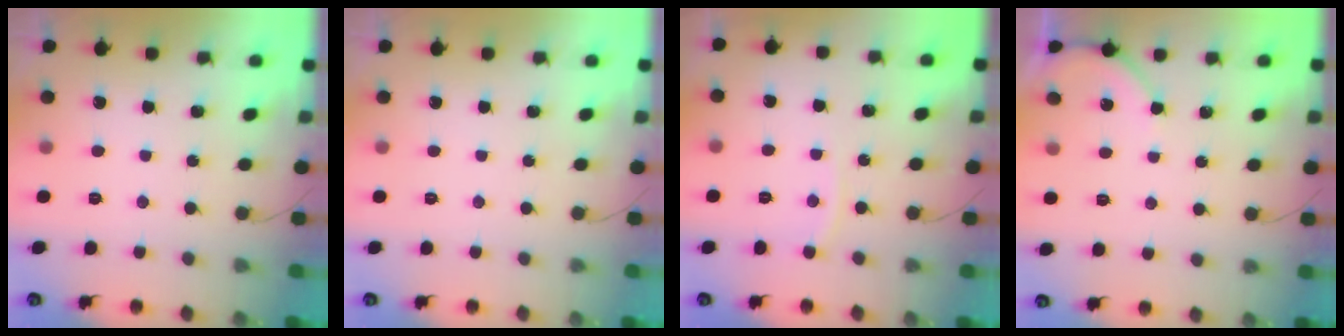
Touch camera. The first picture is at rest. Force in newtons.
{"total": 0.0}
{"total": 3.1, "press": 3.1, "slide": 0.3}
{"total": 4.0, "press": 3.9, "slide": 0.7}